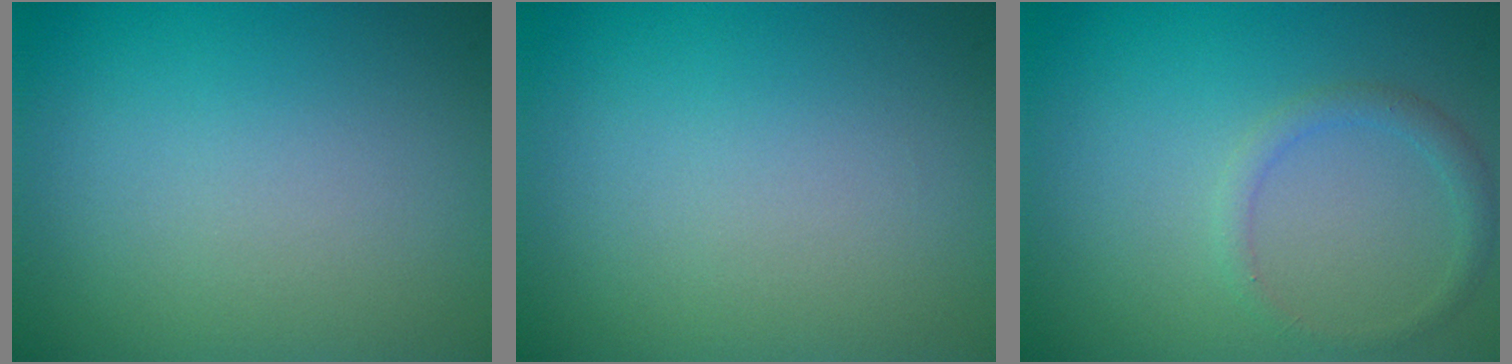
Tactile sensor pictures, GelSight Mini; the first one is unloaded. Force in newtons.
{"total": 0.0}
{"total": 1.4, "press": 1.4, "slide": 0.2}